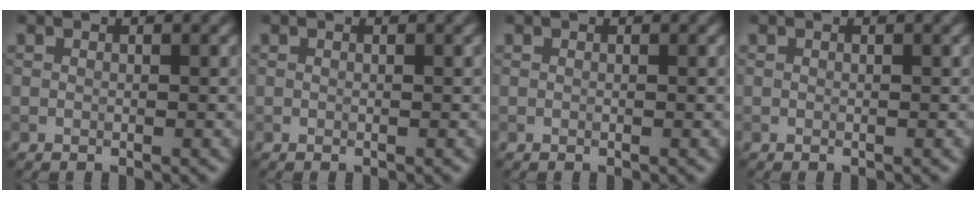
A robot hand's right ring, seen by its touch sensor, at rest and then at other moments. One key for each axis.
{"total": 0.0}
{"total": 0.0}
{"total": 0.0}